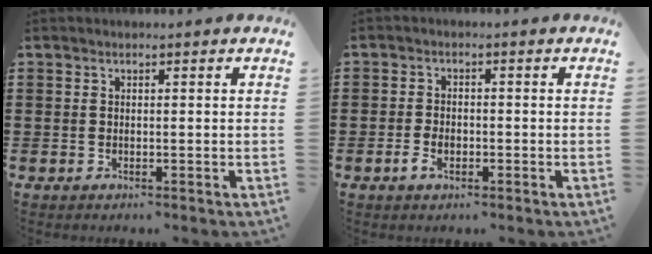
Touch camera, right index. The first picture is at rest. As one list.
[{"total": 2.4, "force": [-1.0, 1.2, 1.8], "torque": [-0.036, -0.002, -0.018]}]